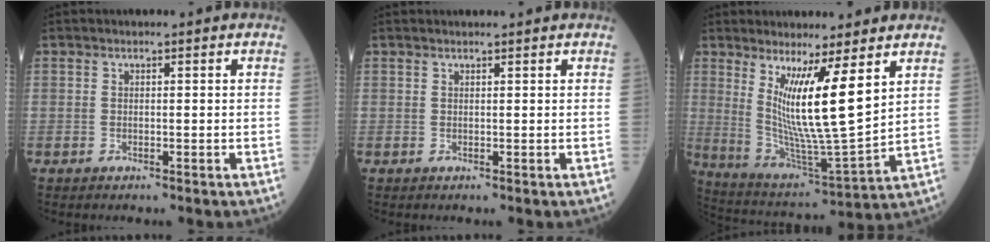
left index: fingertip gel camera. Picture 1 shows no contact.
{"total": 1.4, "force": [1.4, -0.1, 0.3], "torque": [-0.006, 0.011, 0.019]}
{"total": 12.0, "force": [4.7, -0.2, 11.0], "torque": [-0.214, -0.036, 0.091]}